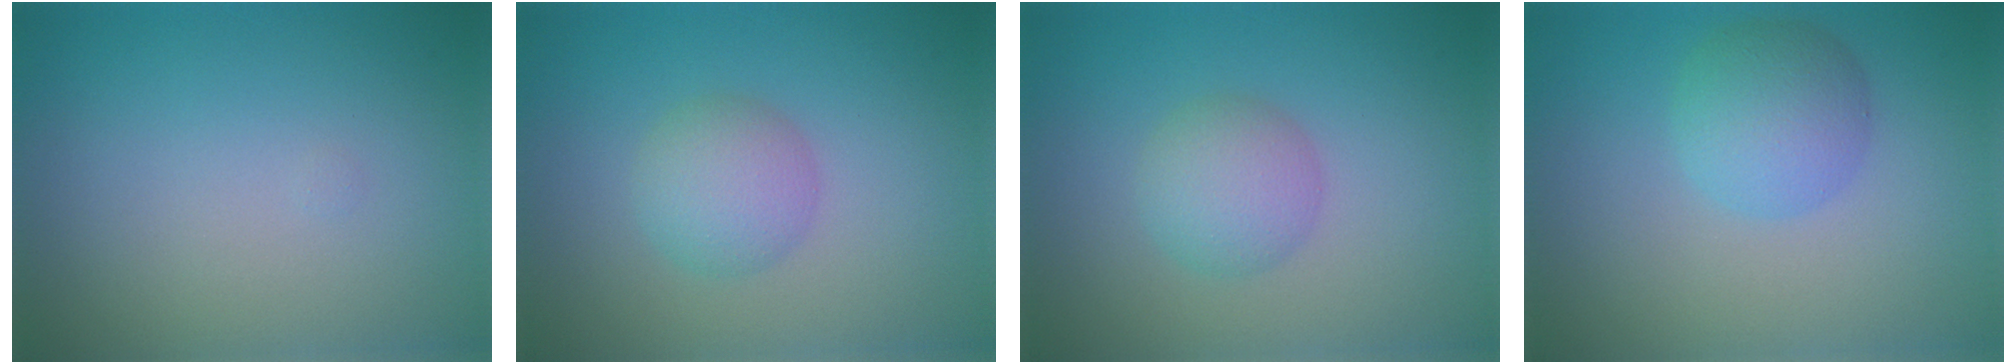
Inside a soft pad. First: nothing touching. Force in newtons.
{"total": 2.9, "press": 2.9, "slide": 0.1}
{"total": 2.9, "press": 2.9, "slide": 0.1}
{"total": 3.7, "press": 3.7, "slide": 0.1}